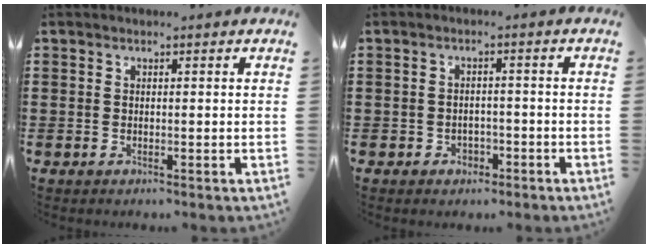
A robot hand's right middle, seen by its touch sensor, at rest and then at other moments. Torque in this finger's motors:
{"motor_torque": [0.06, -0.20, 0.09, 0.00]}